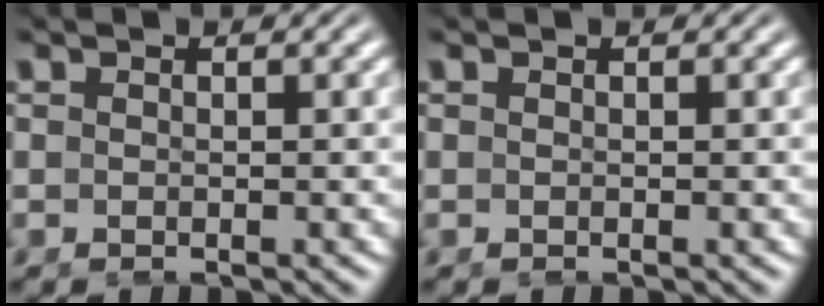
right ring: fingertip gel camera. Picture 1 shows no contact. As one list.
[{"total": 0.0}]